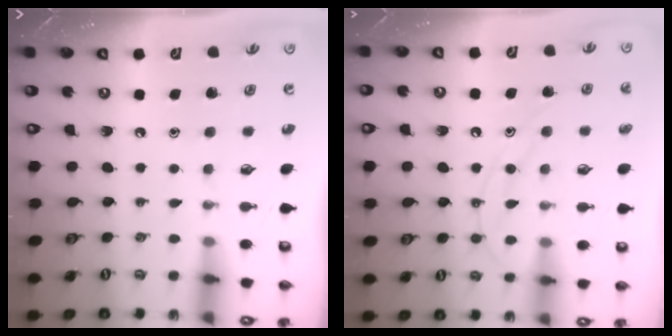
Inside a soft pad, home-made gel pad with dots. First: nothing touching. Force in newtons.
{"total": 10.9, "press": 10.8, "slide": 1.0}